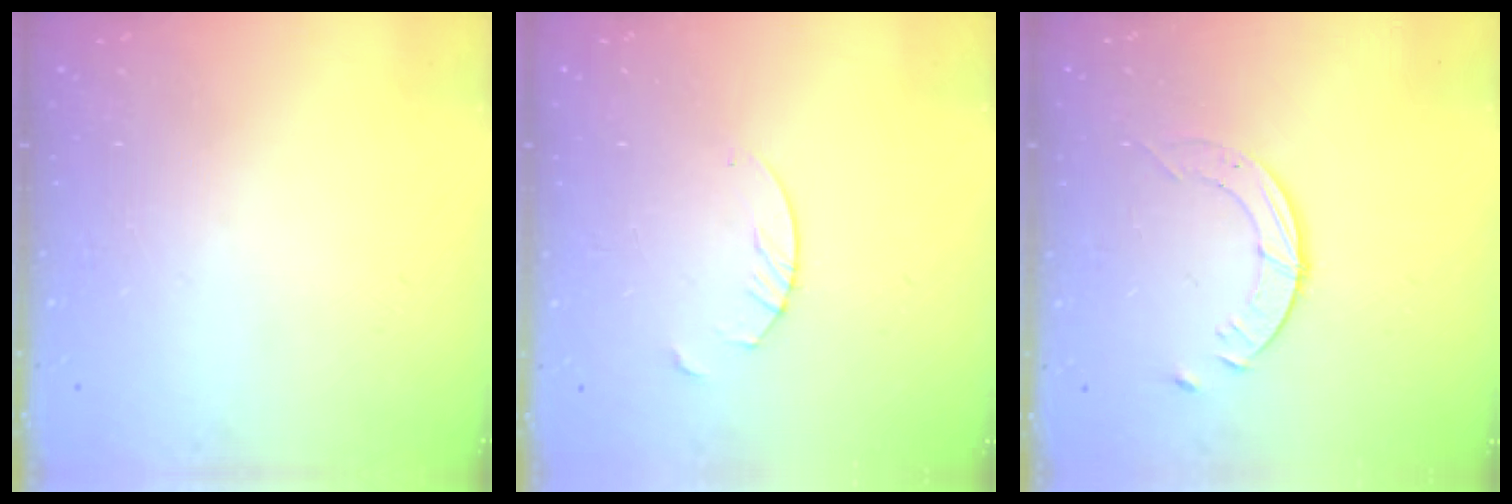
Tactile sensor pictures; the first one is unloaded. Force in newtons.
{"total": 2.7, "press": 2.7, "slide": 0.2}
{"total": 3.9, "press": 3.9, "slide": 0.4}